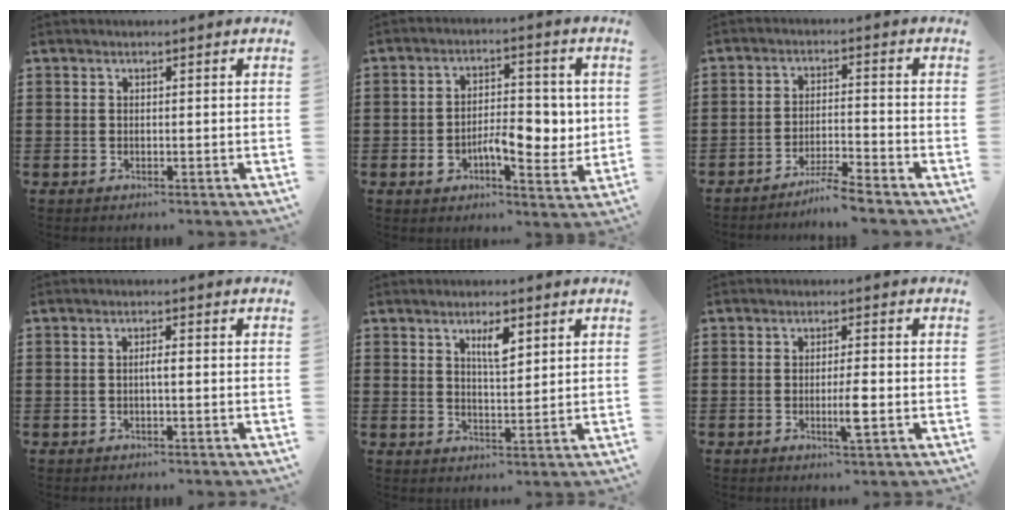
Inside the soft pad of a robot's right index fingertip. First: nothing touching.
{"total": 8.1, "force": [-1.5, 4.2, 6.8], "torque": [-0.101, 0.004, -0.031]}
{"total": 4.3, "force": [-4.0, -0.6, 1.5], "torque": [-0.034, -0.007, -0.080]}
{"total": 1.5, "force": [-0.3, 0.2, 1.5], "torque": [-0.027, 0.000, -0.006]}
{"total": 4.0, "force": [2.2, 1.2, 3.1], "torque": [-0.051, -0.001, 0.033]}
{"total": 3.8, "force": [-1.0, 0.3, 3.6], "torque": [-0.068, -0.007, -0.021]}